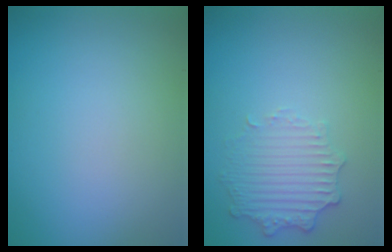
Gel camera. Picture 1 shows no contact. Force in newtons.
{"total": 2.5, "press": 2.3, "slide": 1.0}